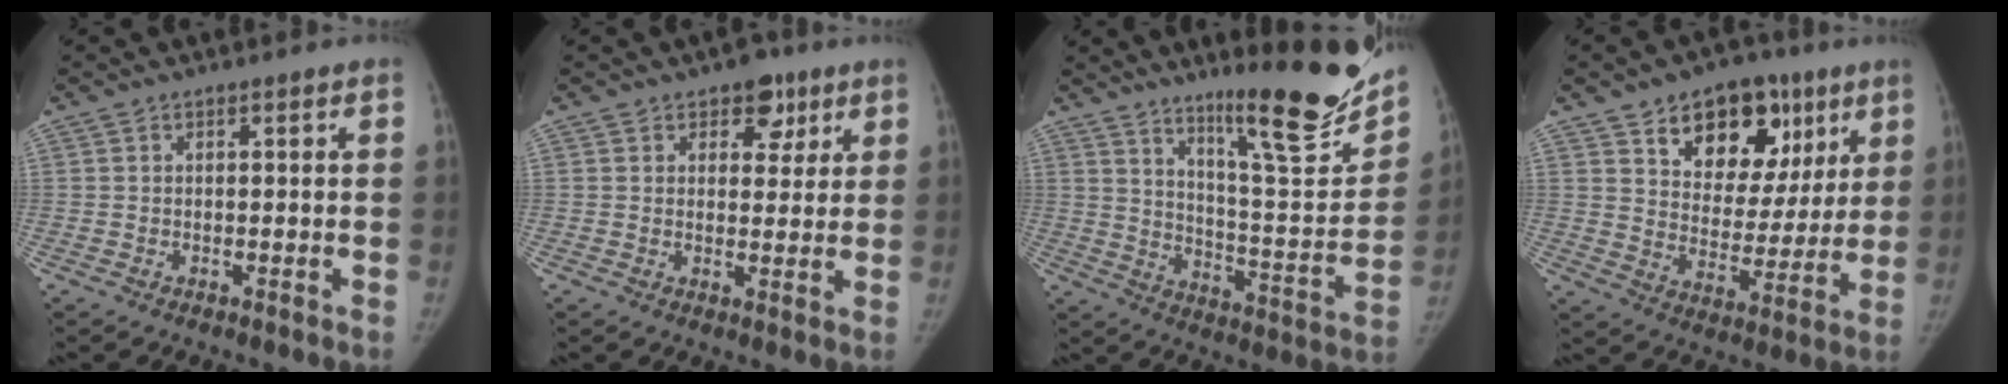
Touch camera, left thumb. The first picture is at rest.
{"total": 5.9, "force": [3.3, 3.9, 3.0], "torque": [-0.002, -0.012, 0.042]}
{"total": 20.6, "force": [15.4, 2.8, 13.4], "torque": [-0.157, -0.114, 0.240]}
{"total": 17.8, "force": [9.3, 11.5, 9.9], "torque": [-0.083, -0.032, 0.143]}